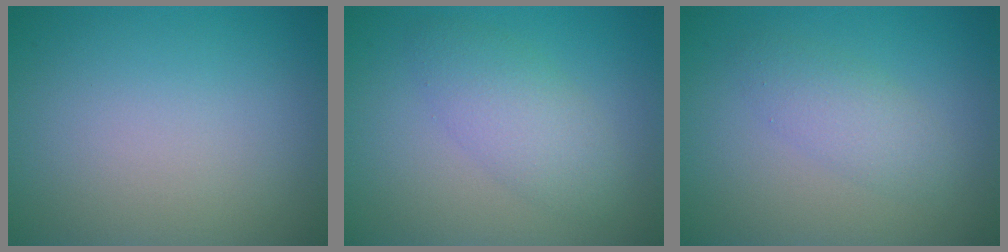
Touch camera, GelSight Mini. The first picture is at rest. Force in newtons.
{"total": 3.5, "press": 3.5, "slide": 0.1}
{"total": 2.3, "press": 2.3, "slide": 0.2}